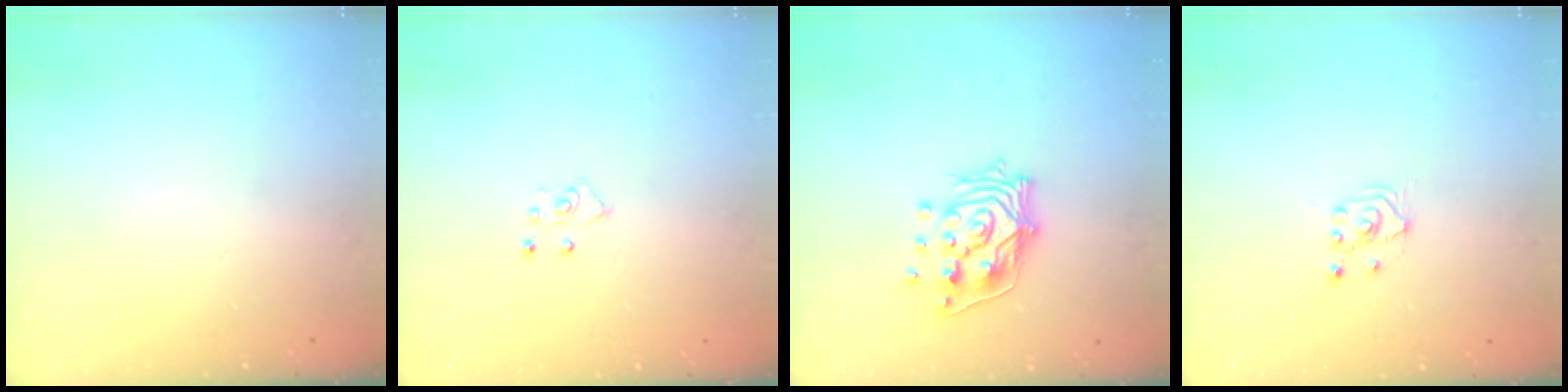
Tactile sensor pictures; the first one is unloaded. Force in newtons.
{"total": 4.9, "press": 4.8, "slide": 0.4}
{"total": 12.9, "press": 12.8, "slide": 1.8}
{"total": 2.5, "press": 2.4, "slide": 0.9}